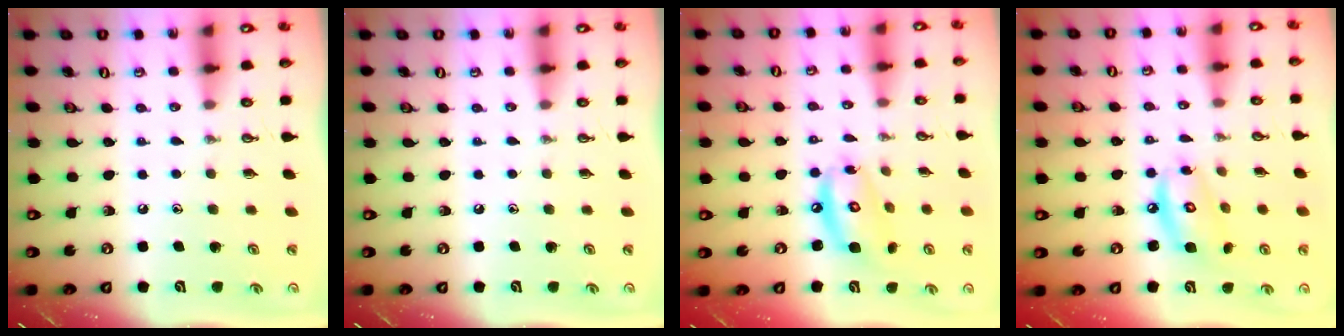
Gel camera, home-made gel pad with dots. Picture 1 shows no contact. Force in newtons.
{"total": 0.0}
{"total": 11.2, "press": 11.1, "slide": 1.2}
{"total": 9.4, "press": 9.4, "slide": 0.8}